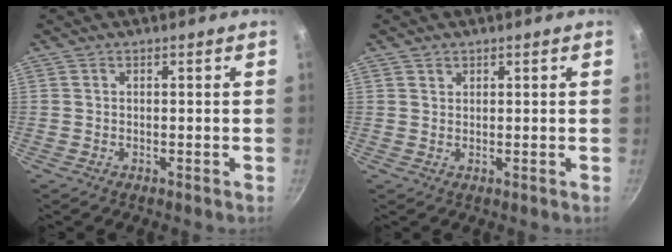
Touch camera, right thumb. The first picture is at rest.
{"total": 1.2, "force": [0.8, 0.9, 0.3], "torque": [-0.001, 0.001, 0.014]}